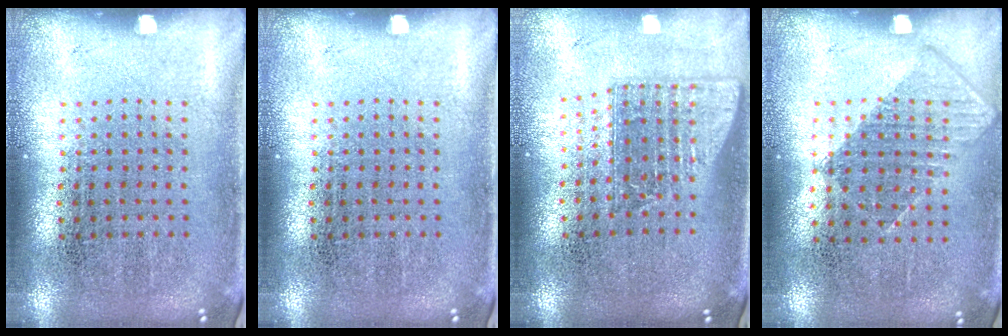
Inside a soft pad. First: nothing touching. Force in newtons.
{"total": 0.0}
{"total": 1.5, "press": 1.2, "slide": 1.0}
{"total": 0.8, "press": 0.8, "slide": 0.4}